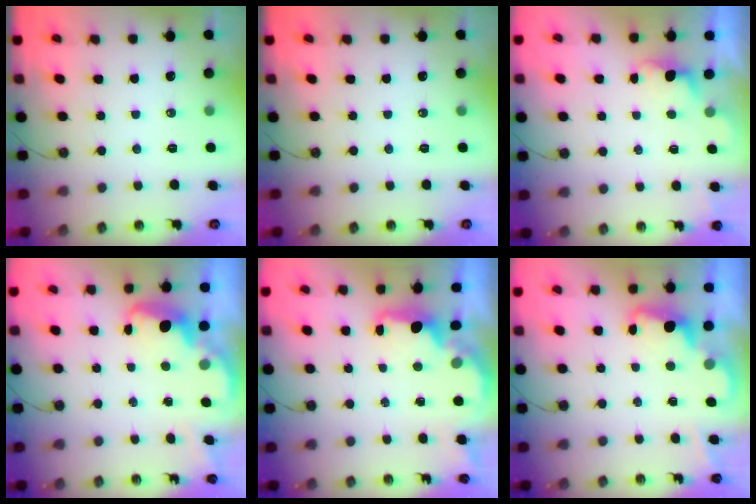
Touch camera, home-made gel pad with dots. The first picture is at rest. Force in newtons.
{"total": 0.0}
{"total": 0.7, "press": 0.2, "slide": 0.7}
{"total": 2.7, "press": 2.6, "slide": 0.5}
{"total": 1.8, "press": 1.6, "slide": 0.7}
{"total": 2.4, "press": 2.4, "slide": 0.5}